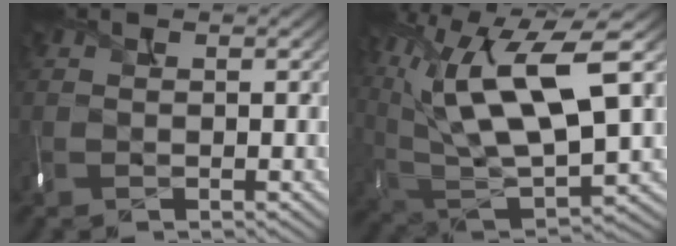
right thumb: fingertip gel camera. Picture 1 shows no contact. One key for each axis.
{"total": 16.6, "fx": 6.0, "fy": 6.3, "fz": 14.1, "tx": -0.294, "ty": 0.019, "tz": 0.106}